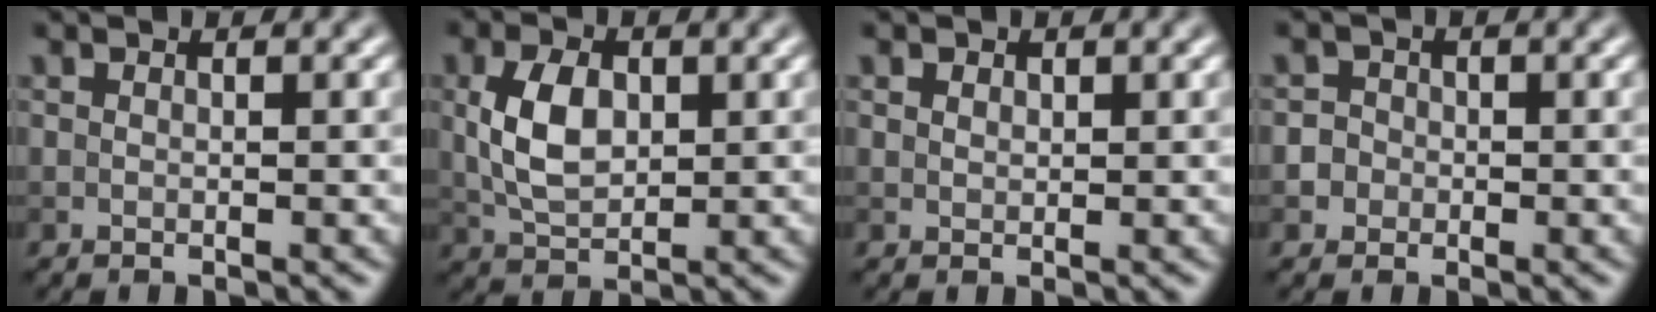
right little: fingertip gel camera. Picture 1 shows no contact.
{"total": 4.8, "force": [0.6, 2.9, 3.8], "torque": [-0.082, 0.003, 0.012]}
{"total": 1.2, "force": [0.8, 0.8, 0.4], "torque": [-0.009, -0.001, 0.009]}
{"total": 2.7, "force": [-0.2, 2.6, 0.8], "torque": [0.013, 0.019, -0.026]}